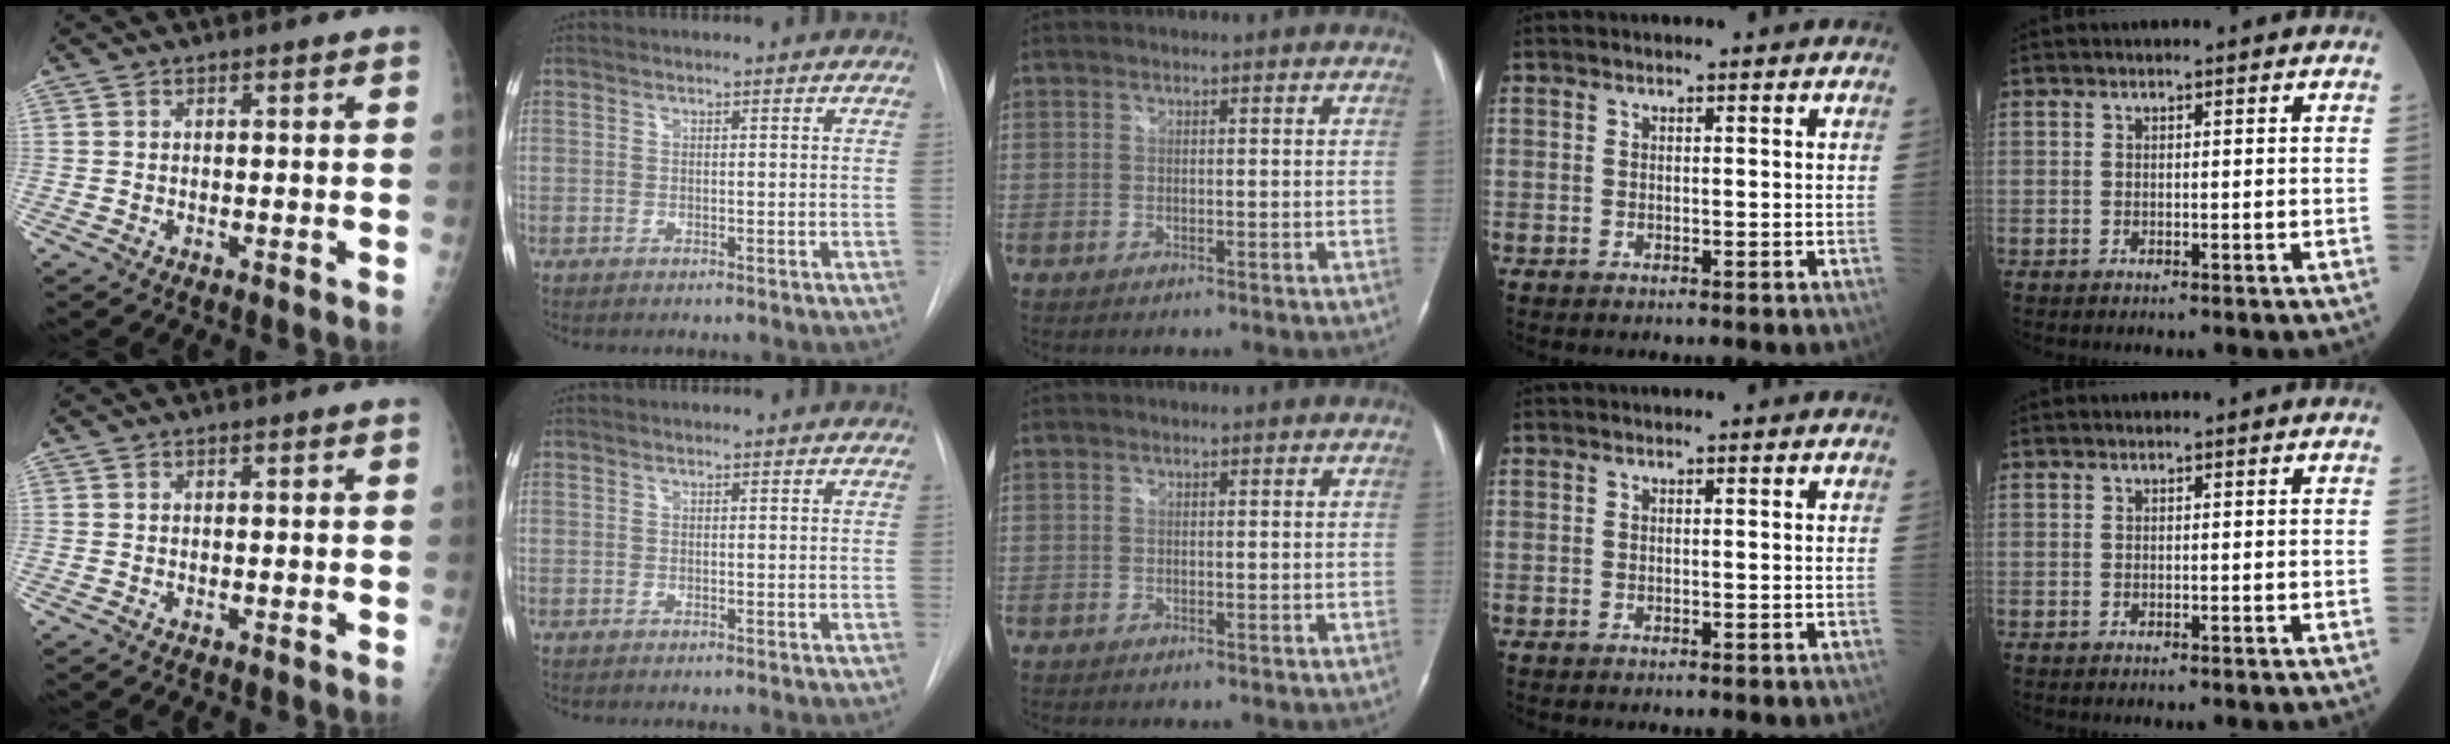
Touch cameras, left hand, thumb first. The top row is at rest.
{}